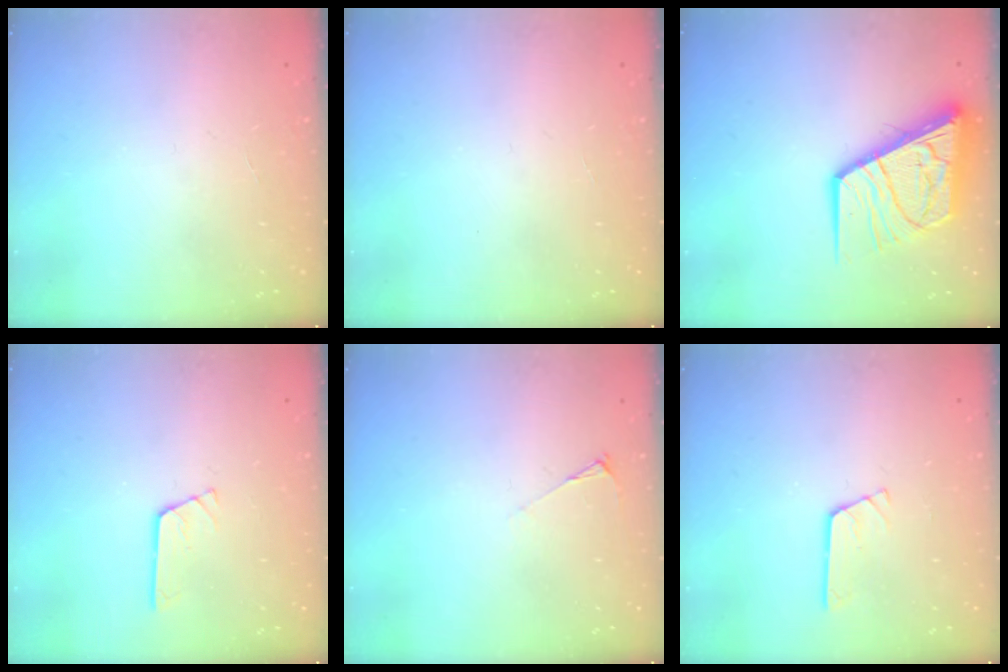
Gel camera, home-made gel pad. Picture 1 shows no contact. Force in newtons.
{"total": 0.0}
{"total": 16.3, "press": 16.2, "slide": 1.3}
{"total": 3.1, "press": 3.1, "slide": 0.3}
{"total": 3.6, "press": 3.5, "slide": 0.5}
{"total": 2.6, "press": 2.6, "slide": 0.3}